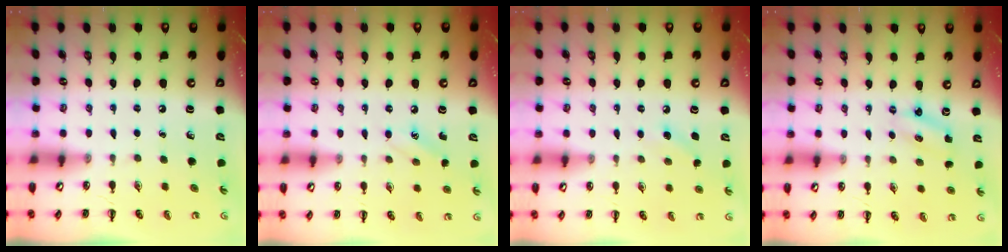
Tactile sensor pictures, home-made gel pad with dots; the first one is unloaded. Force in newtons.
{"total": 8.4, "press": 8.1, "slide": 2.3}
{"total": 6.6, "press": 6.2, "slide": 2.1}
{"total": 2.2, "press": 2.1, "slide": 0.6}